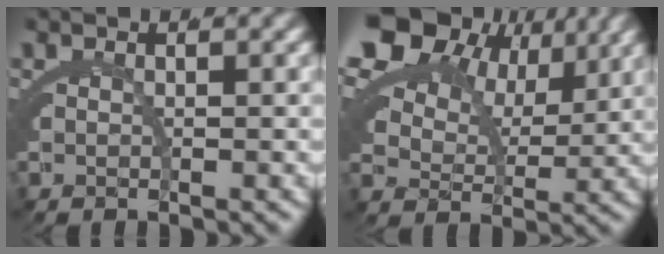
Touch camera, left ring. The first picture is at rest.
{"total": 10.1, "force": [4.6, 6.9, 5.9], "torque": [-0.122, 0.003, 0.074]}